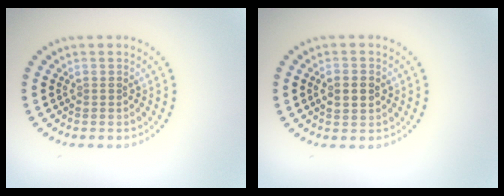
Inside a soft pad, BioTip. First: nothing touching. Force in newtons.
{"total": 2.9, "press": 2.9, "slide": 0.2}